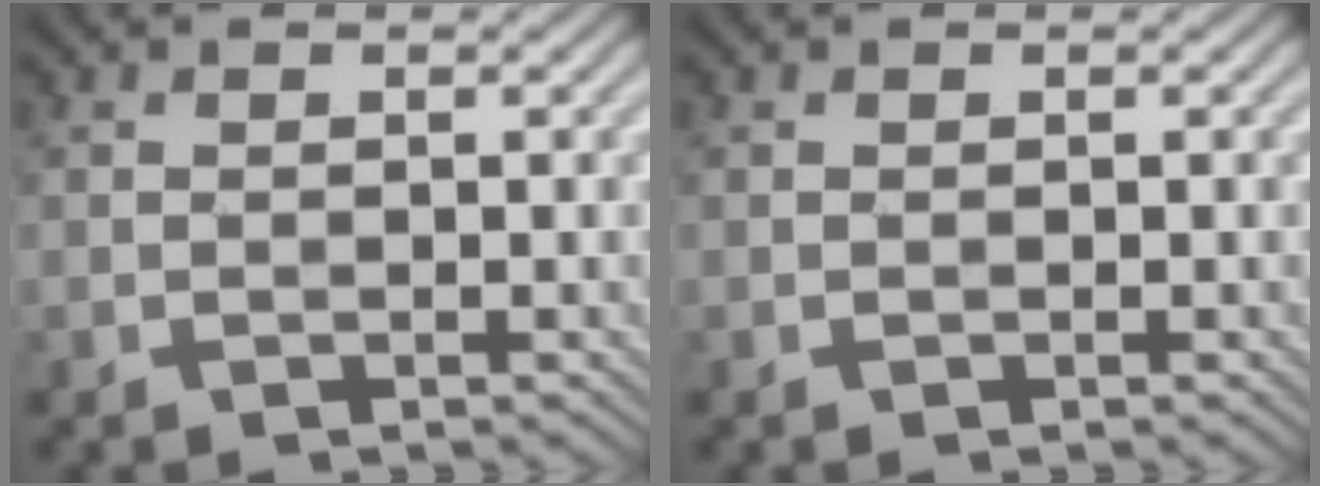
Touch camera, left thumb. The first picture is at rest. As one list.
[{"total": 0.0}]